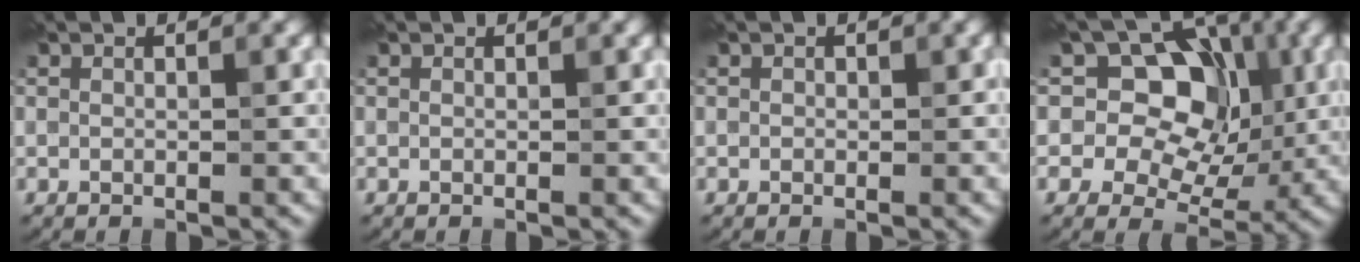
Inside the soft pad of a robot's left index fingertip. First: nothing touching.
{"total": 0.0}
{"total": 0.6, "force": [0.0, 0.5, 0.3], "torque": [0.000, 0.002, 0.000]}
{"total": 10.2, "force": [3.0, 7.7, 6.0], "torque": [-0.071, 0.035, 0.015]}